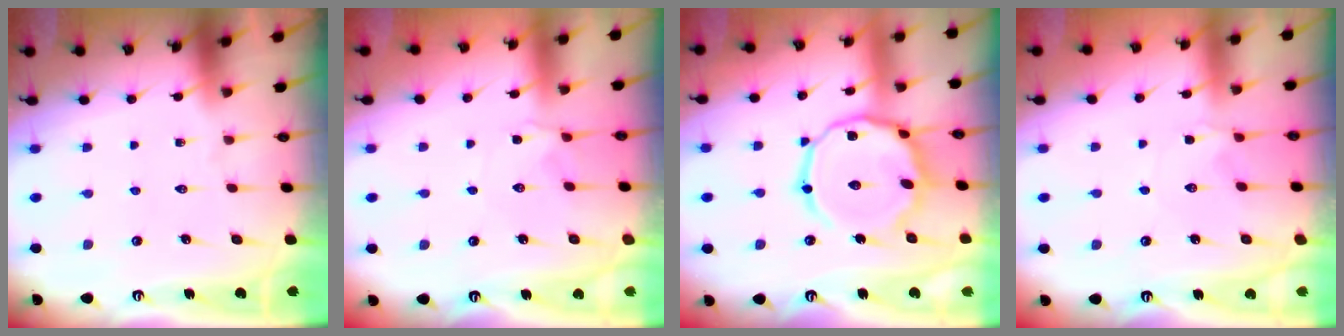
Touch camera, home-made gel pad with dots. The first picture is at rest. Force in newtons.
{"total": 1.9, "press": 1.9, "slide": 0.4}
{"total": 17.0, "press": 16.9, "slide": 1.1}
{"total": 1.4, "press": 1.4, "slide": 0.4}